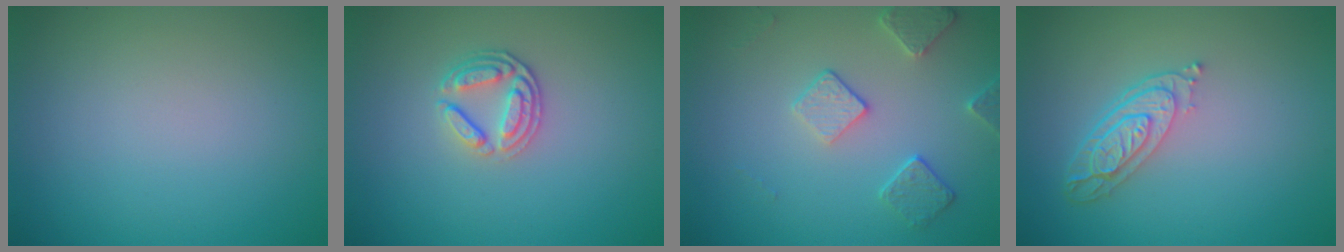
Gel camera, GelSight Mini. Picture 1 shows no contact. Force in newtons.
{"total": 2.7, "press": 2.4, "slide": 1.2}
{"total": 2.9, "press": 2.8, "slide": 0.9}
{"total": 3.8, "press": 2.9, "slide": 2.5}